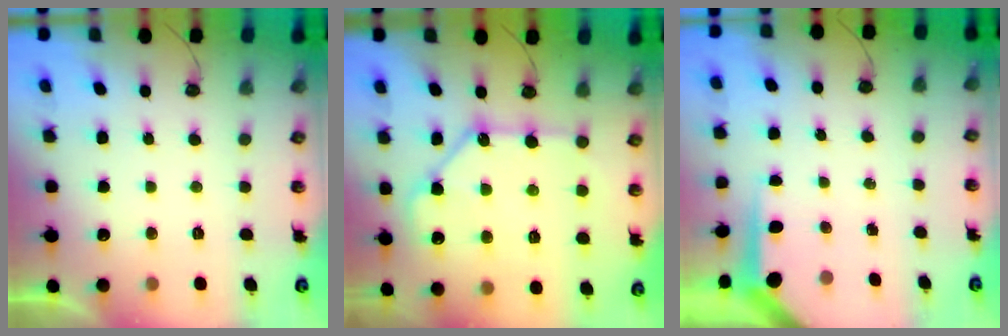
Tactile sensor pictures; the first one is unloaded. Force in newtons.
{"total": 12.8, "press": 12.7, "slide": 1.3}
{"total": 5.2, "press": 5.2, "slide": 0.4}